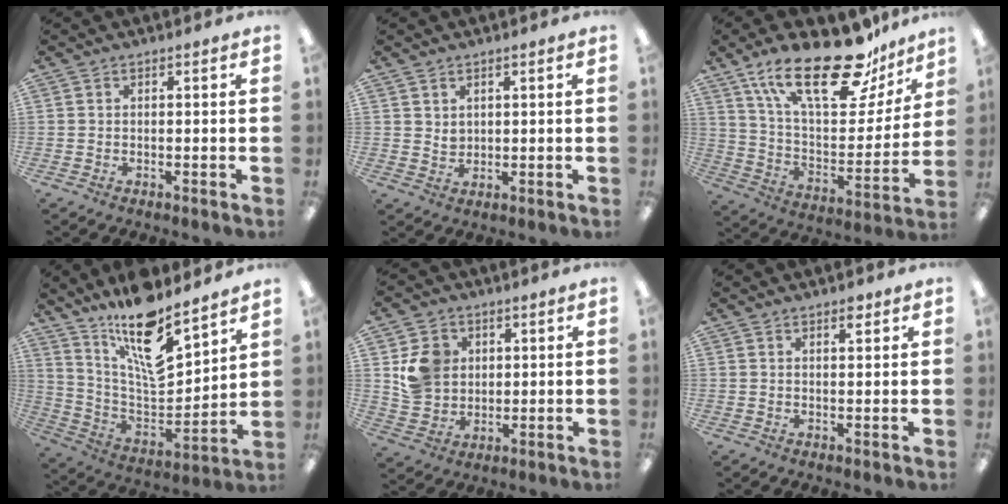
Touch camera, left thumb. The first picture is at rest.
{"total": 2.4, "force": [1.6, 1.7, 0.4], "torque": [-0.002, -0.005, 0.029]}
{"total": 26.6, "force": [18.0, 10.0, 16.8], "torque": [-0.262, -0.110, 0.306]}
{"total": 16.9, "force": [12.7, 5.1, 9.8], "torque": [-0.178, -0.098, 0.221]}
{"total": 8.9, "force": [3.0, 7.8, 3.0], "torque": [-0.059, 0.003, 0.065]}
{"total": 2.3, "force": [1.7, 0.7, 1.3], "torque": [-0.012, -0.007, 0.027]}